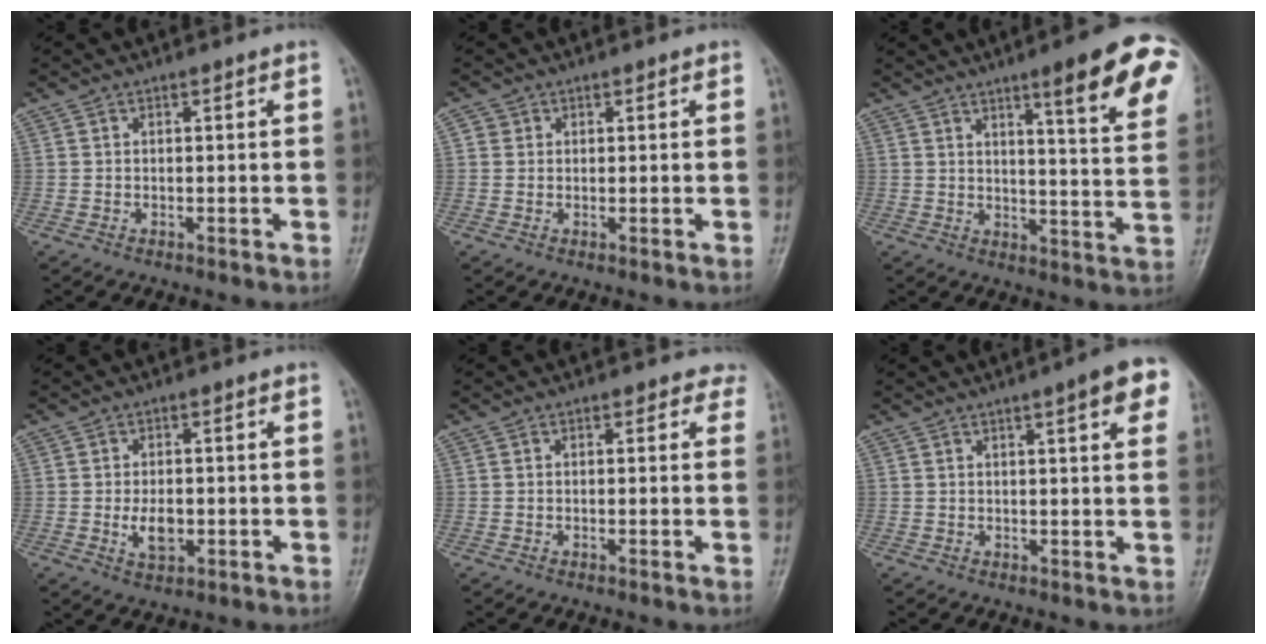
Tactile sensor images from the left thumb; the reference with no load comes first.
{"total": 1.7, "force": [0.5, 1.6, 0.3], "torque": [0.007, 0.001, 0.002]}
{"total": 16.1, "force": [8.5, 2.3, 13.4], "torque": [-0.146, -0.043, 0.108]}
{"total": 4.5, "force": [-0.8, 2.7, 3.6], "torque": [-0.056, -0.002, -0.010]}
{"total": 2.0, "force": [1.5, 1.3, 0.2], "torque": [0.021, -0.006, -0.003]}
{"total": 7.9, "force": [3.8, 1.4, 6.8], "torque": [-0.071, -0.003, 0.041]}